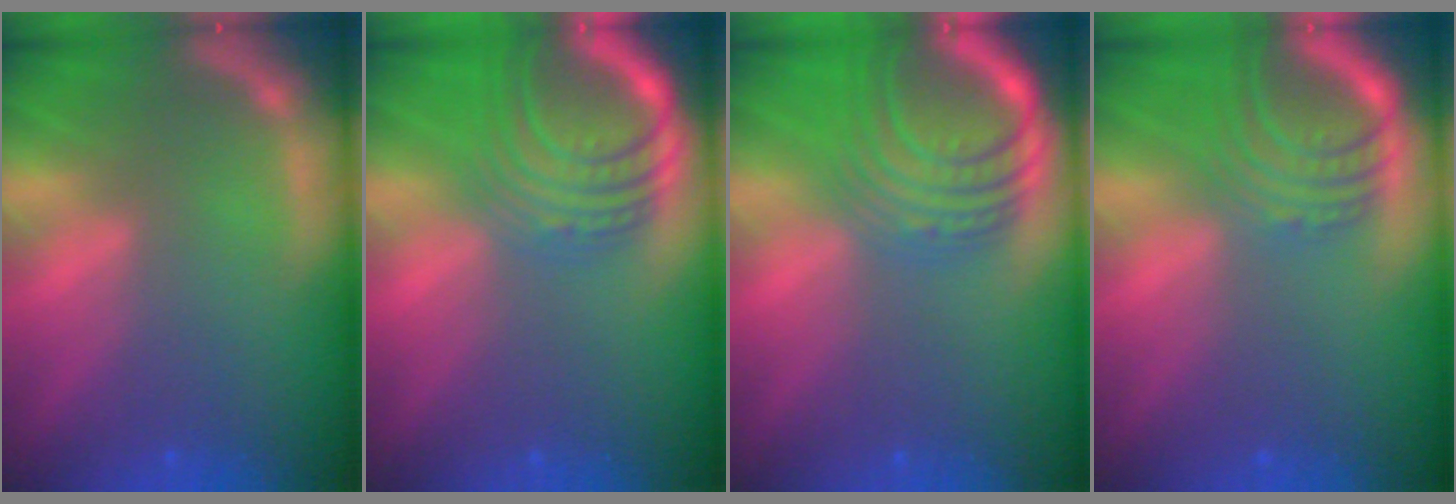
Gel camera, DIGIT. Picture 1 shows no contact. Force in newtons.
{"total": 9.5}
{"total": 10.0}
{"total": 6.5}